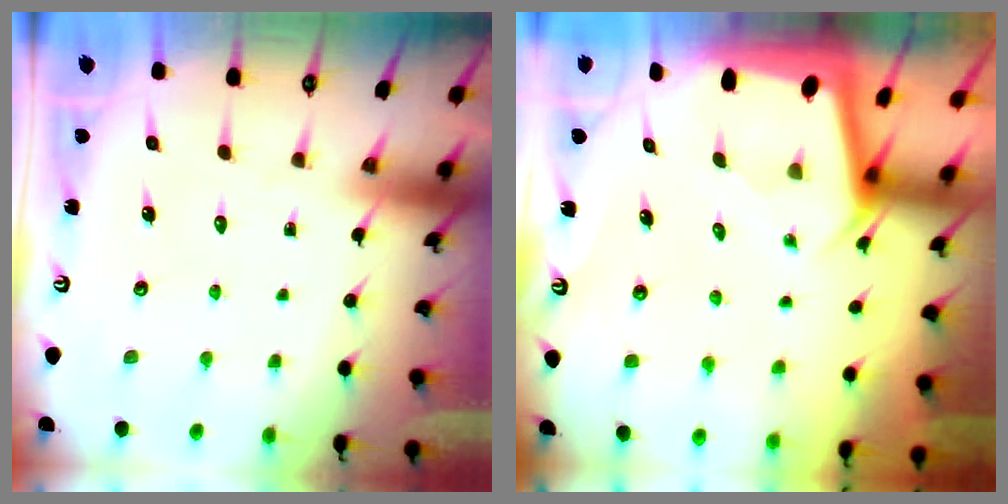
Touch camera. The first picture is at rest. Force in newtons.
{"total": 2.2, "press": 2.2, "slide": 0.2}